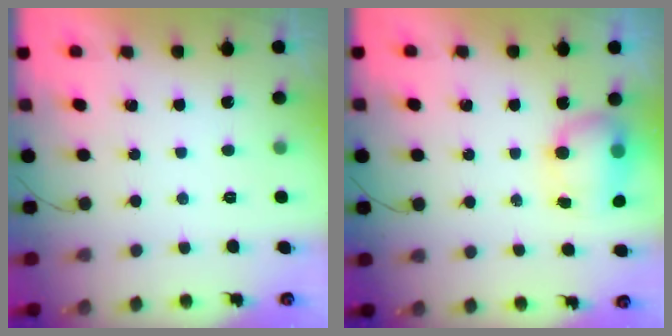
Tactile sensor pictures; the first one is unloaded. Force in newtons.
{"total": 7.2, "press": 7.1, "slide": 1.3}